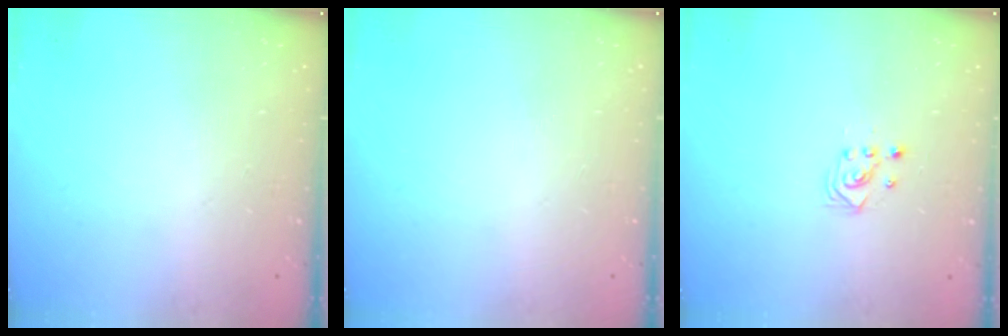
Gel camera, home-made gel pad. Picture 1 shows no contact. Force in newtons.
{"total": 0.0}
{"total": 2.2, "press": 2.2, "slide": 0.2}